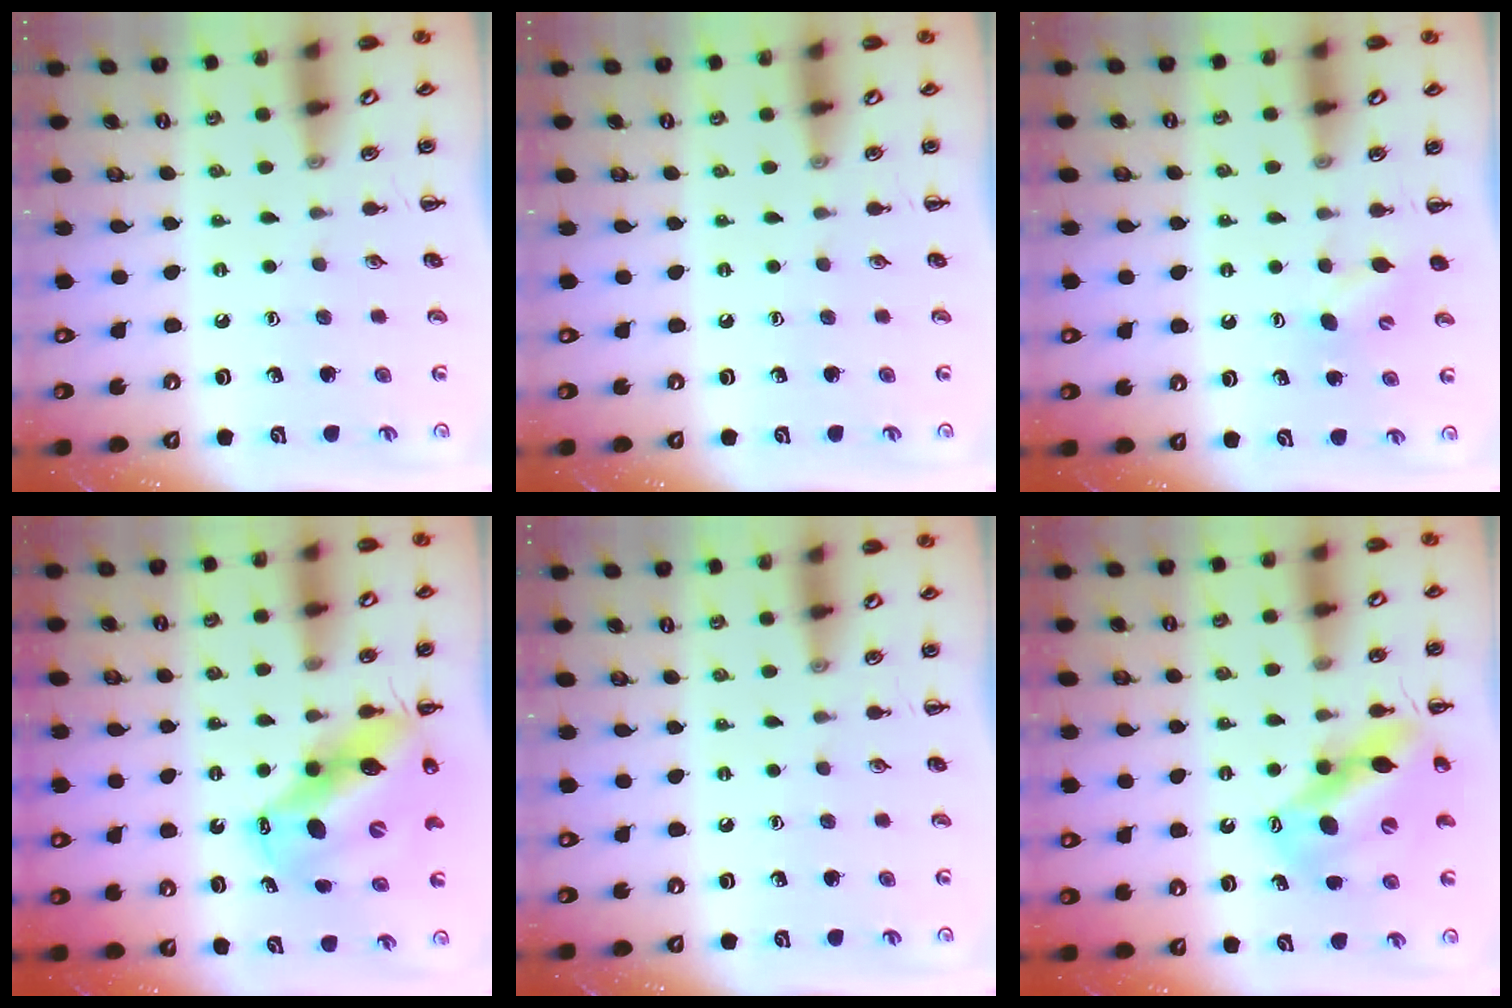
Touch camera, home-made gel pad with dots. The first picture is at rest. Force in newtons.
{"total": 0.0}
{"total": 3.5, "press": 3.4, "slide": 1.0}
{"total": 13.8, "press": 13.2, "slide": 4.0}
{"total": 0.0}
{"total": 13.6, "press": 13.2, "slide": 3.4}